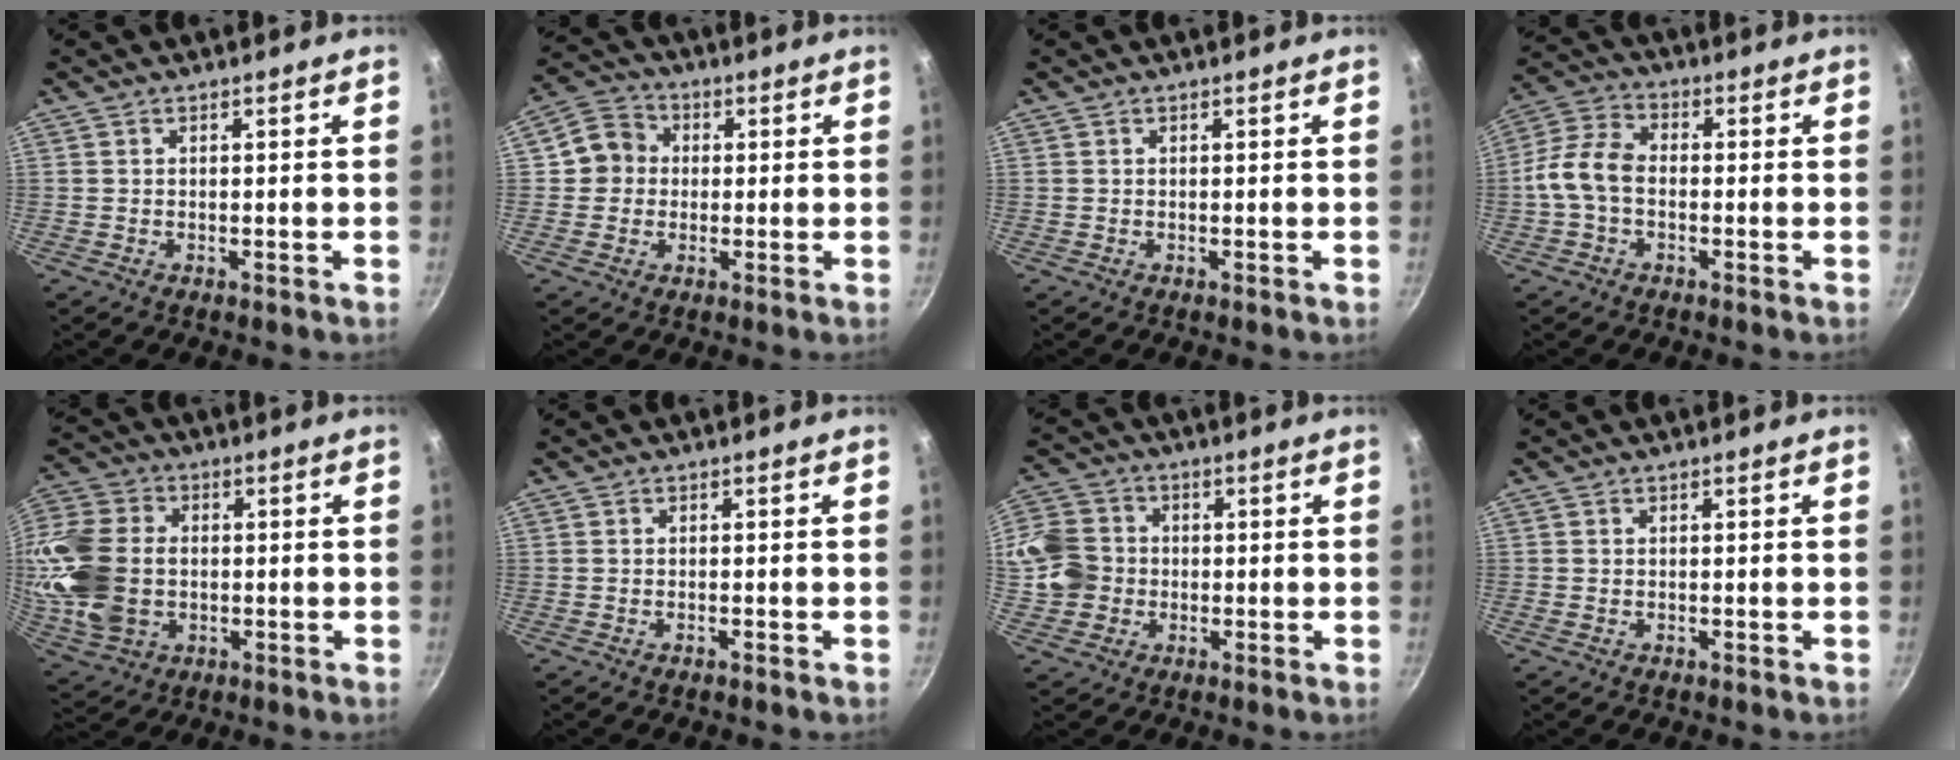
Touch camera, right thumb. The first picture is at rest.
{"total": 6.8, "force": [0.3, 6.4, 2.3], "torque": [-0.005, 0.014, -0.014]}
{"total": 0.0}
{"total": 8.2, "force": [-1.3, 5.5, 6.0], "torque": [-0.118, 0.032, -0.043]}
{"total": 19.1, "force": [-1.0, 14.3, 12.6], "torque": [-0.261, 0.014, -0.014]}
{"total": 0.6, "force": [-0.4, 0.1, 0.4], "torque": [-0.011, 0.004, -0.010]}
{"total": 10.9, "force": [-0.7, 9.8, 4.8], "torque": [-0.077, 0.020, -0.027]}
{"total": 0.0}